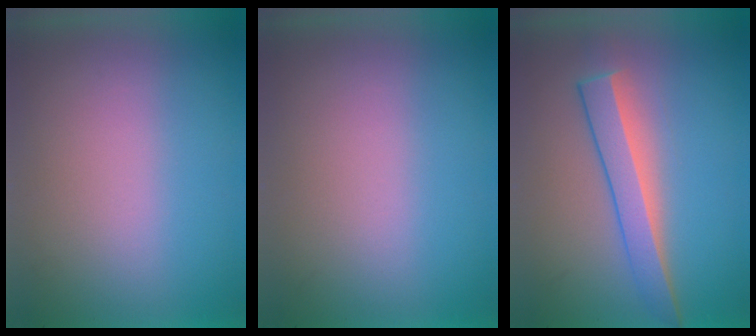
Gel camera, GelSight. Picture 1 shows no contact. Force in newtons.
{"total": 0.0}
{"total": 3.2}